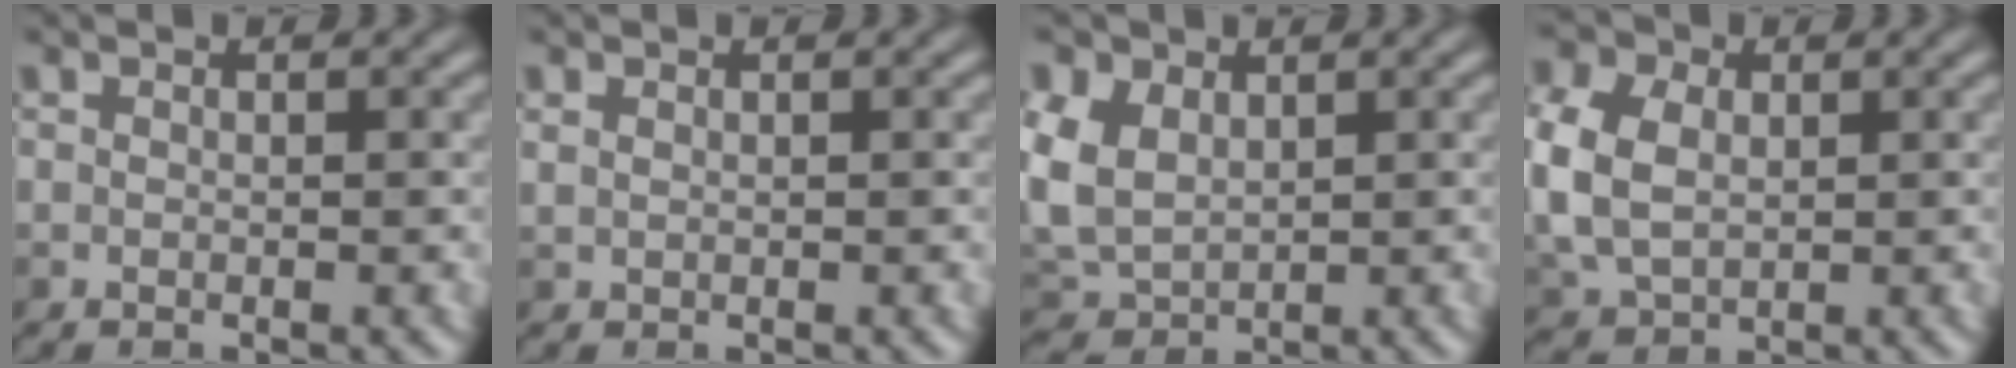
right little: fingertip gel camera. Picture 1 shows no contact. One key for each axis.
{"total": 0.8, "fx": 0.4, "fy": 0.5, "fz": 0.4, "tx": -0.011, "ty": 0.001, "tz": 0.010}
{"total": 6.2, "fx": 1.1, "fy": 4.6, "fz": 4.0, "tx": -0.117, "ty": -0.002, "tz": 0.022}
{"total": 8.3, "fx": 0.2, "fy": 6.2, "fz": 5.5, "tx": -0.151, "ty": 0.003, "tz": 0.007}